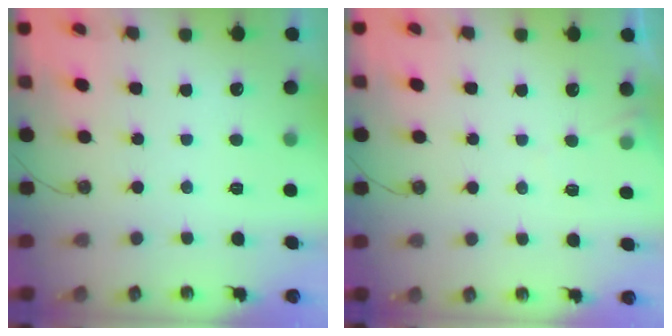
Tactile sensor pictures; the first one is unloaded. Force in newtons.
{"total": 6.2, "press": 6.2, "slide": 0.8}